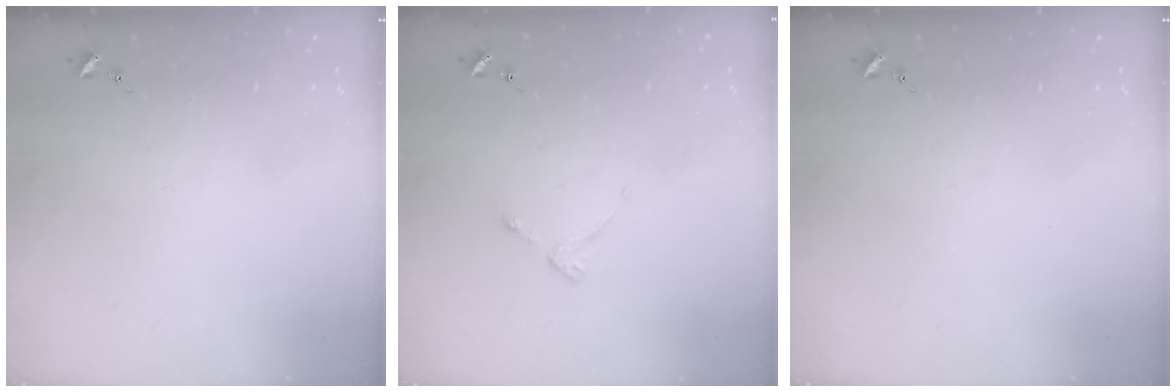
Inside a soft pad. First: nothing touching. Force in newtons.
{"total": 2.6, "press": 2.6, "slide": 0.5}
{"total": 0.0}